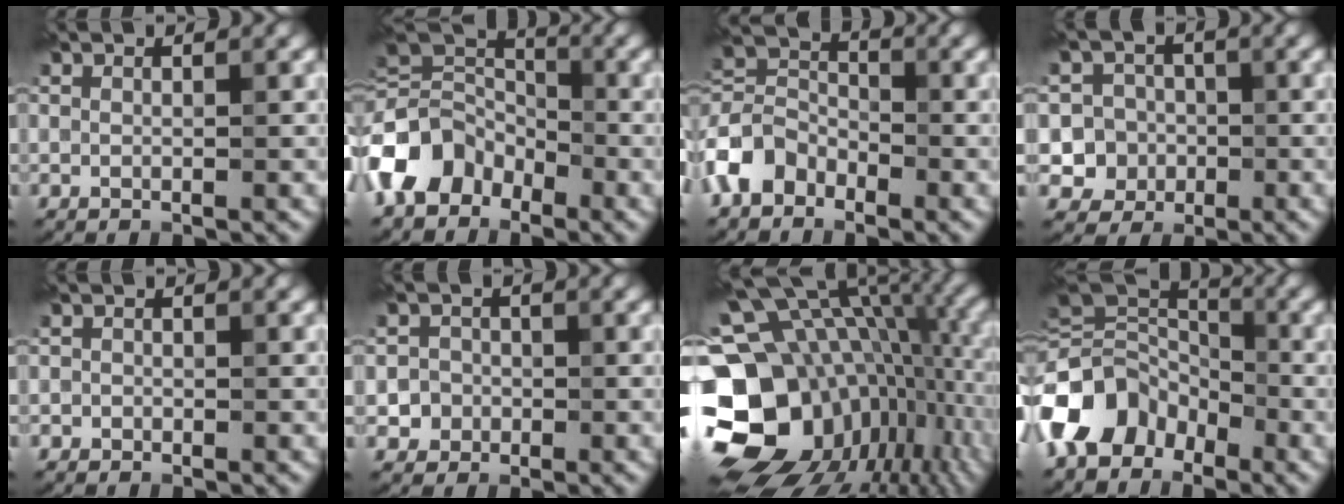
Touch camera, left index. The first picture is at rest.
{"total": 7.2, "force": [-3.3, 5.5, 3.3], "torque": [-0.058, 0.006, -0.084]}
{"total": 4.3, "force": [-2.6, 3.0, 1.7], "torque": [-0.036, 0.007, -0.068]}
{"total": 5.0, "force": [-1.3, 4.8, 0.8], "torque": [0.011, 0.007, -0.040]}
{"total": 0.6, "force": [-0.3, 0.5, 0.0], "torque": [0.004, -0.005, -0.006]}
{"total": 2.2, "force": [-0.6, 2.1, 0.3], "torque": [0.023, 0.002, -0.015]}
{"total": 21.0, "force": [-3.6, 15.5, 13.6], "torque": [-0.262, 0.001, -0.049]}
{"total": 10.0, "force": [-4.2, 7.5, 5.1], "torque": [-0.106, 0.004, -0.095]}